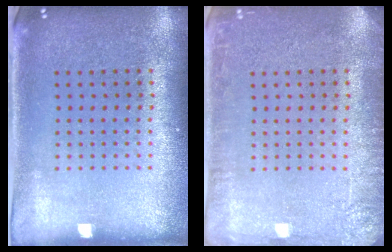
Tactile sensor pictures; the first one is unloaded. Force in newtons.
{"total": 2.6, "press": 2.5, "slide": 0.5}